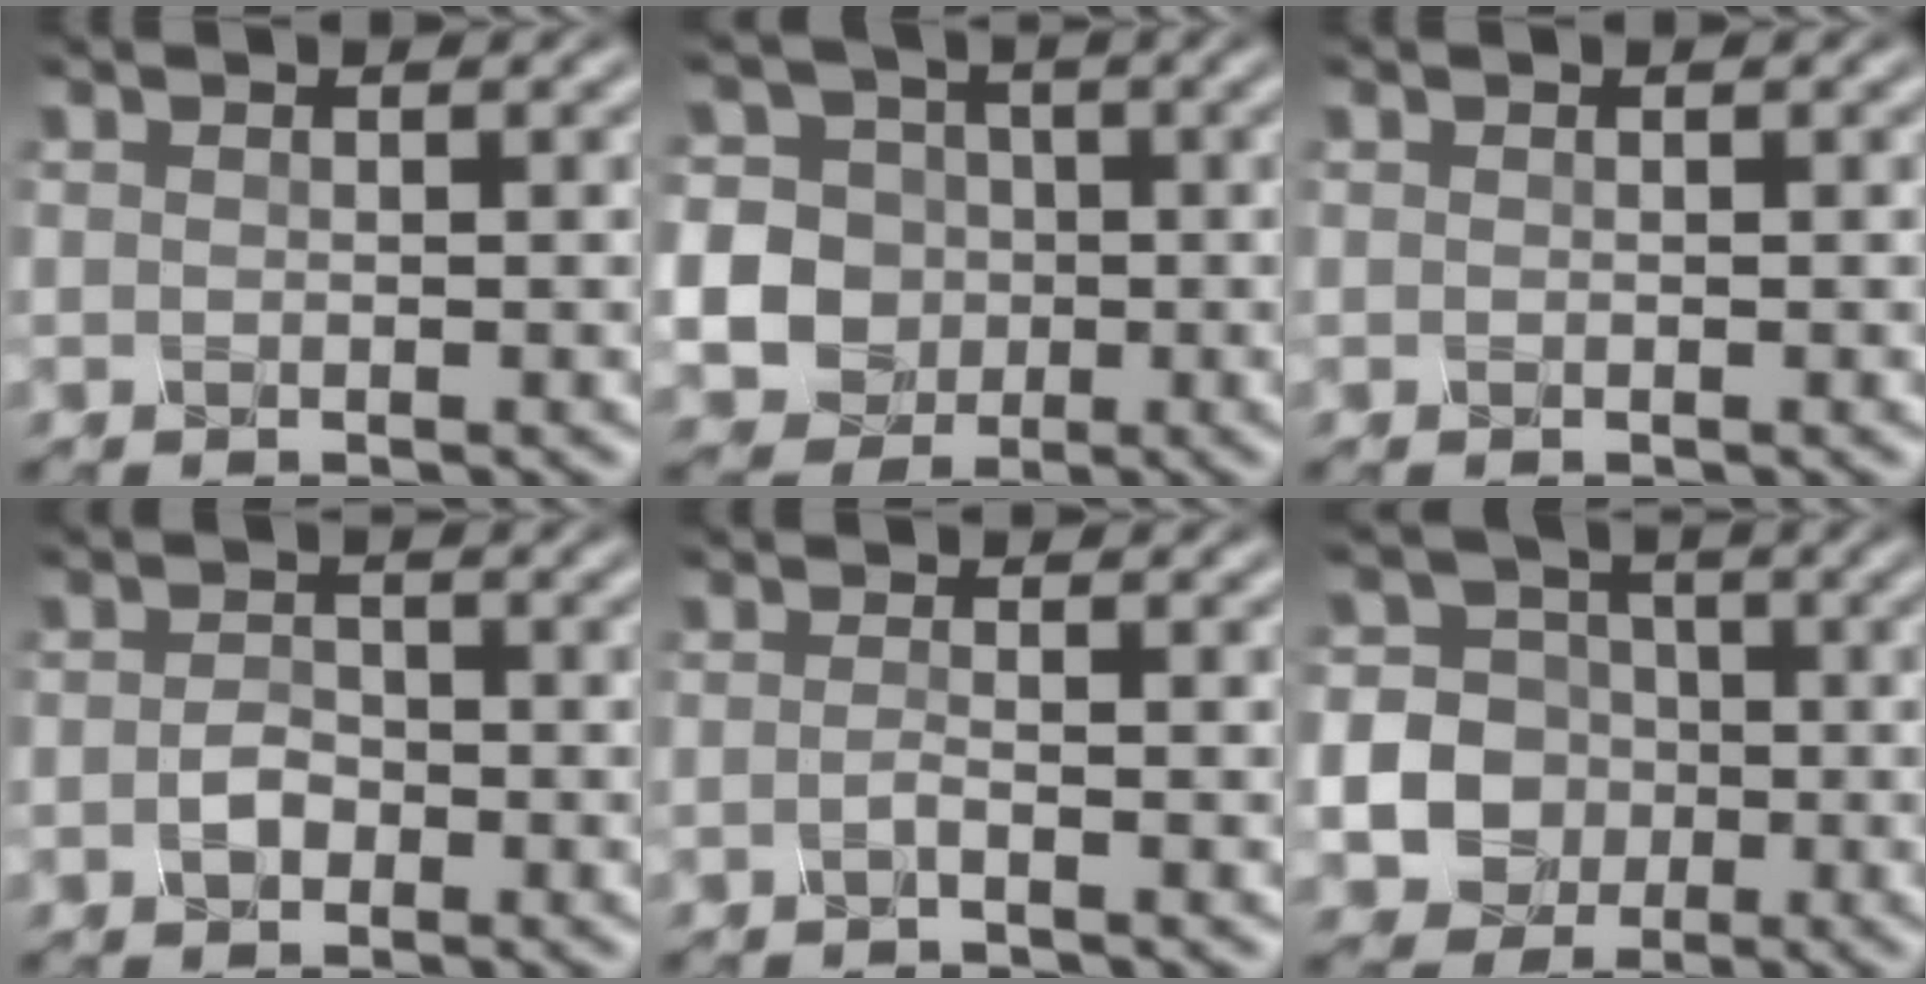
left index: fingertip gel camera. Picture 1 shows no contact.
{"total": 13.9, "force": [-2.6, 13.3, 3.4], "torque": [-0.104, -0.021, -0.058]}
{"total": 0.0}
{"total": 1.7, "force": [-1.1, 1.0, 0.7], "torque": [-0.015, -0.001, -0.021]}
{"total": 1.2, "force": [-1.0, 0.3, 0.6], "torque": [-0.007, -0.004, -0.020]}
{"total": 12.4, "force": [-3.5, 11.6, 2.6], "torque": [-0.076, -0.022, -0.087]}